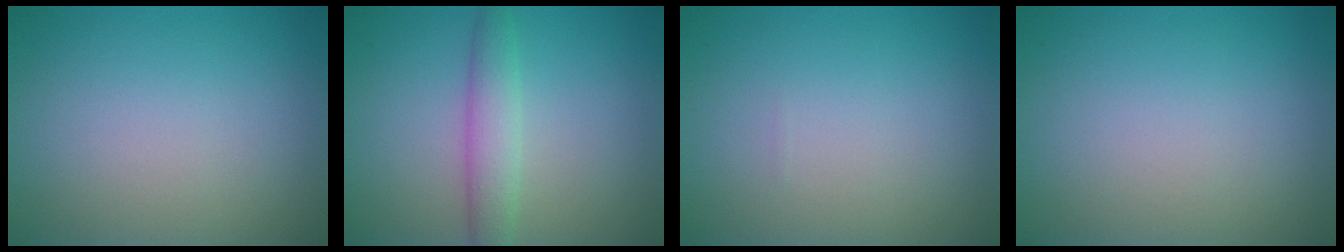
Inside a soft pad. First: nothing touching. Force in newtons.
{"total": 3.0, "press": 3.0, "slide": 0.1}
{"total": 0.0}
{"total": 0.0}